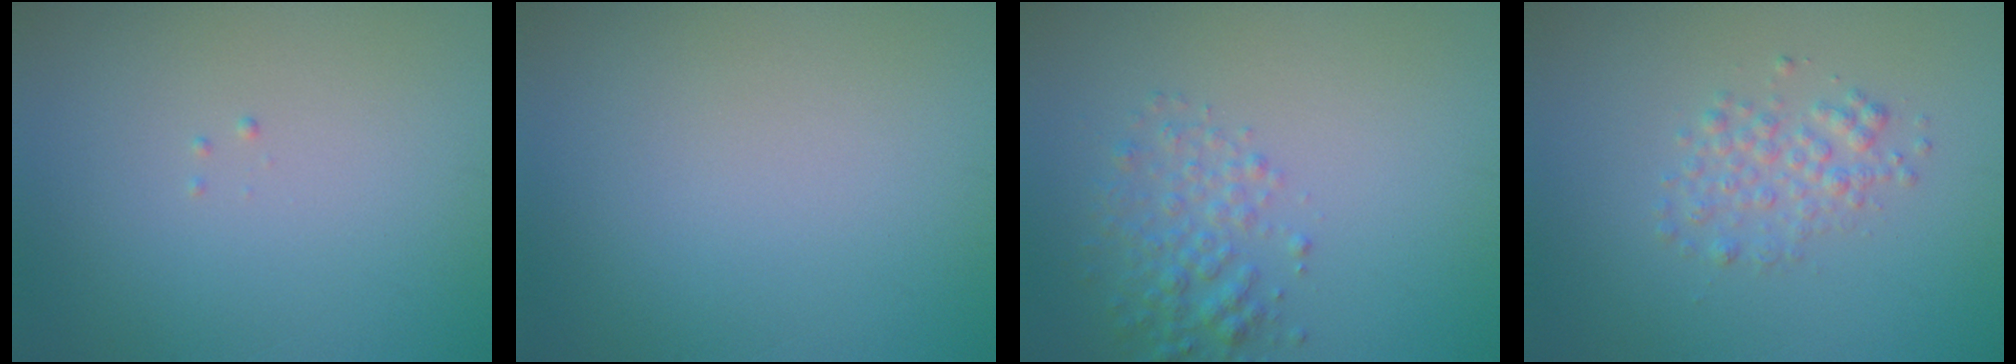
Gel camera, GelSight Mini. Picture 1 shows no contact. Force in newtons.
{"total": 0.0}
{"total": 2.6, "press": 2.6, "slide": 0.1}
{"total": 2.1, "press": 2.1, "slide": 0.1}